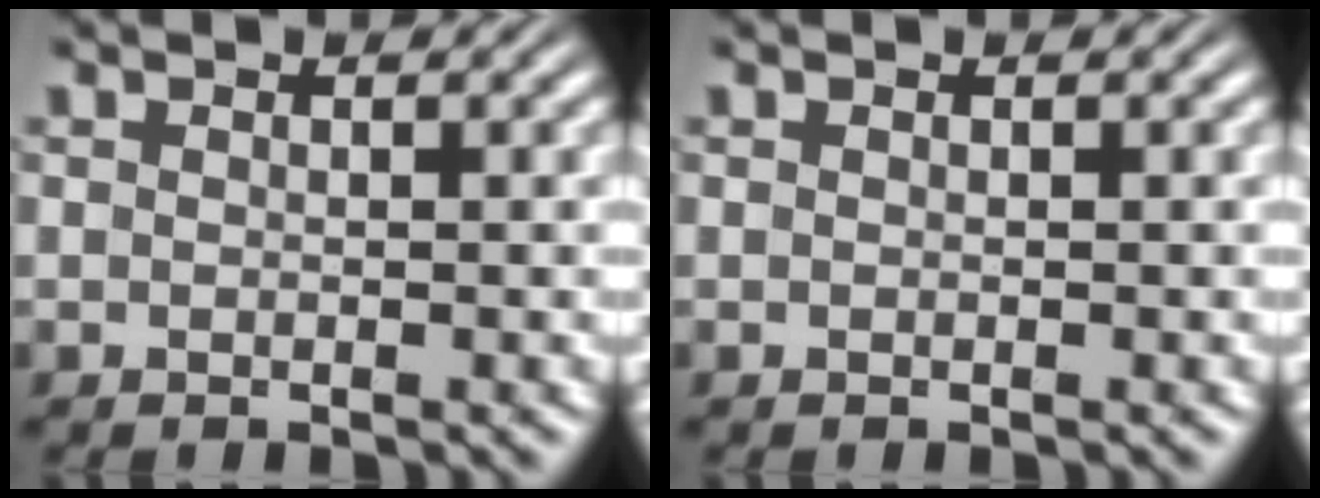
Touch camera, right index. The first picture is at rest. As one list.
[{"total": 0.0}]